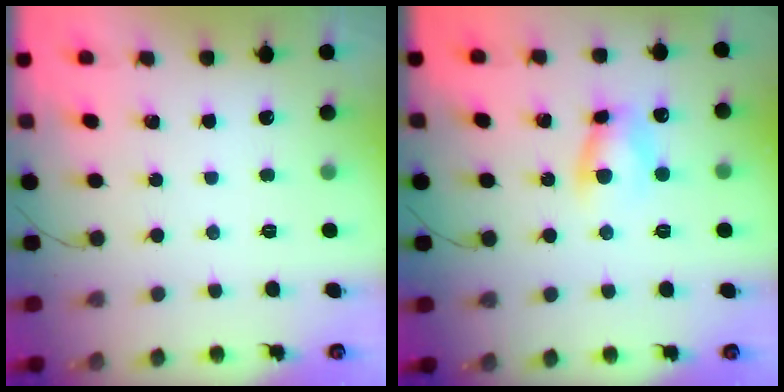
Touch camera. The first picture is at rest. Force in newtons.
{"total": 5.8, "press": 5.8, "slide": 0.2}